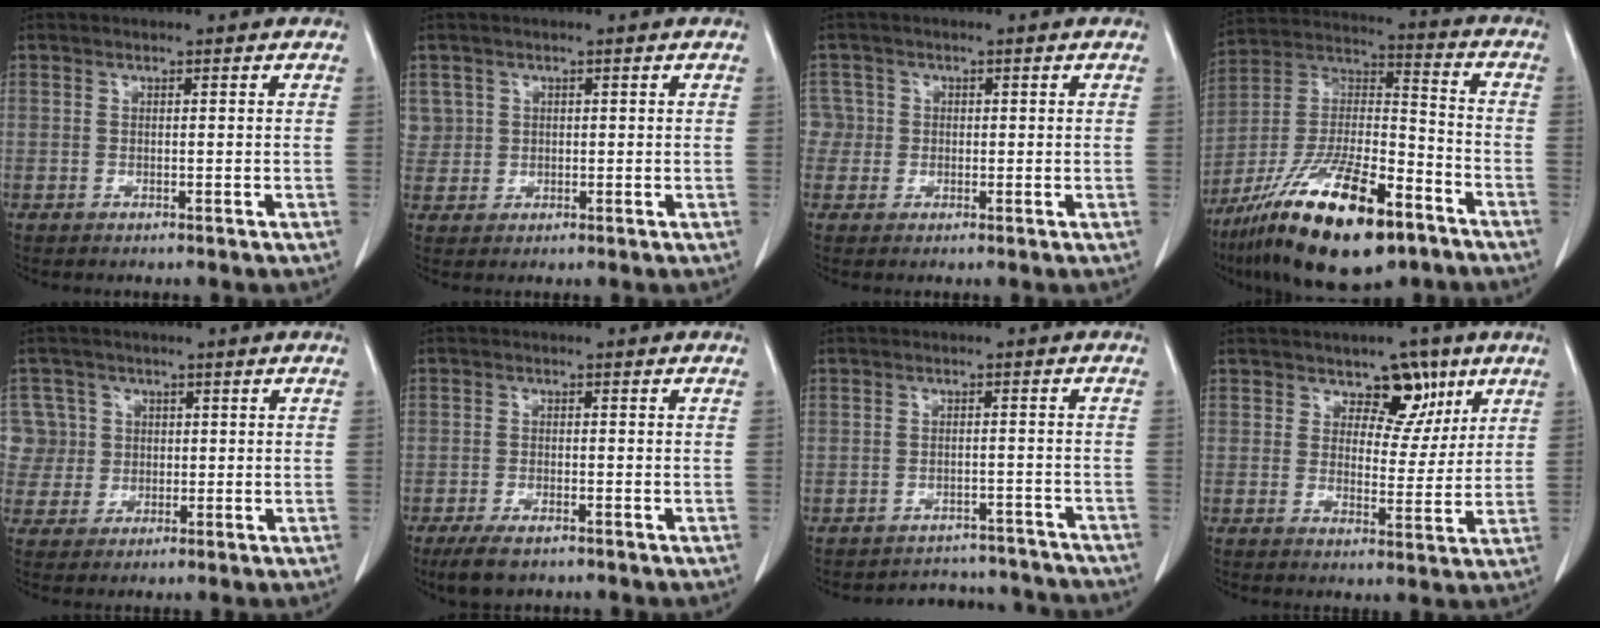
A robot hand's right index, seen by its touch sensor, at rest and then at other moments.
{"total": 3.0, "force": [1.2, 2.7, -0.2], "torque": [0.022, 0.003, 0.019]}
{"total": 2.8, "force": [0.1, 2.8, -0.2], "torque": [0.022, 0.011, 0.000]}
{"total": 21.8, "force": [-13.5, 6.1, 16.0], "torque": [-0.294, -0.012, -0.235]}
{"total": 7.5, "force": [1.5, 7.3, -0.1], "torque": [0.005, 0.033, 0.040]}
{"total": 4.5, "force": [-3.3, 1.5, 2.7], "torque": [-0.054, -0.008, -0.055]}
{"total": 9.4, "force": [-8.9, 3.1, -0.6], "torque": [0.021, 0.028, -0.099]}
{"total": 6.4, "force": [3.7, 4.0, 3.4], "torque": [-0.031, 0.000, 0.053]}